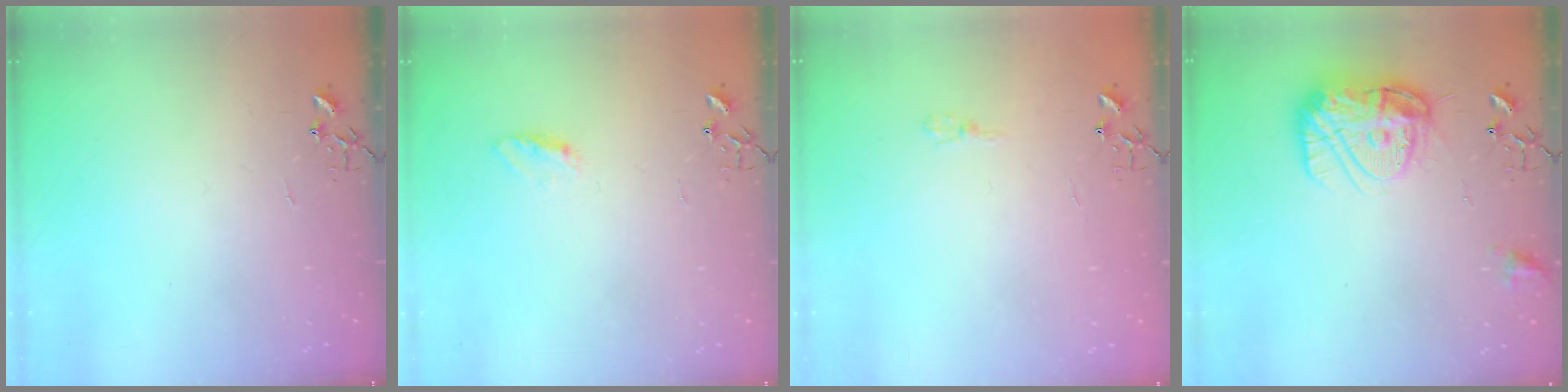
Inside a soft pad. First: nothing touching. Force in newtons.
{"total": 5.0, "press": 5.0, "slide": 0.7}
{"total": 4.8, "press": 4.8, "slide": 0.5}
{"total": 16.8, "press": 16.7, "slide": 1.5}